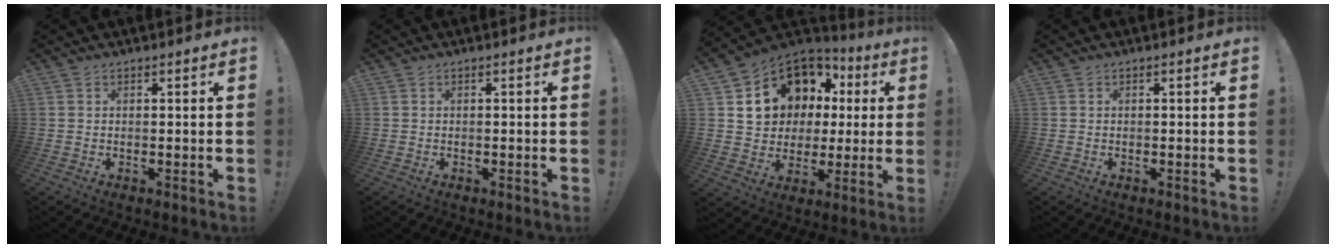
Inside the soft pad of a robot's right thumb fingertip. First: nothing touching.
{"total": 0.0}
{"total": 15.5, "force": [5.9, 12.8, 6.6], "torque": [-0.097, -0.030, 0.137]}
{"total": 0.0}